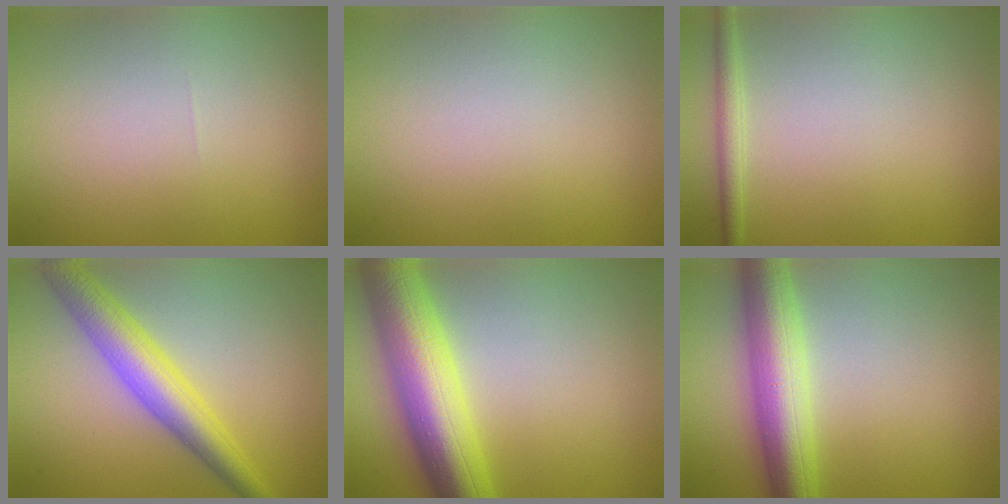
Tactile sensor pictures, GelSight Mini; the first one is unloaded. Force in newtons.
{"total": 0.0}
{"total": 1.6, "press": 1.6, "slide": 0.1}
{"total": 5.5, "press": 5.5, "slide": 0.1}
{"total": 9.9, "press": 9.9, "slide": 0.0}
{"total": 7.2, "press": 7.2, "slide": 0.0}